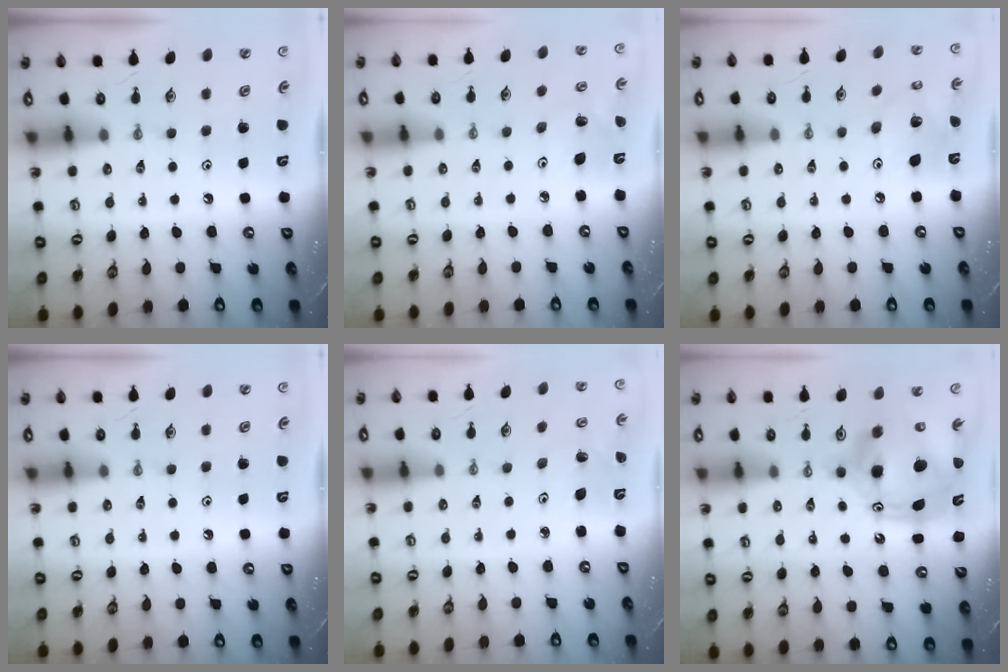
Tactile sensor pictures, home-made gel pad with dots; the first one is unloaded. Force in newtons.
{"total": 5.2, "press": 5.1, "slide": 1.0}
{"total": 10.6, "press": 10.5, "slide": 1.0}
{"total": 0.0}
{"total": 2.1, "press": 2.1, "slide": 0.2}
{"total": 15.3, "press": 15.2, "slide": 1.5}